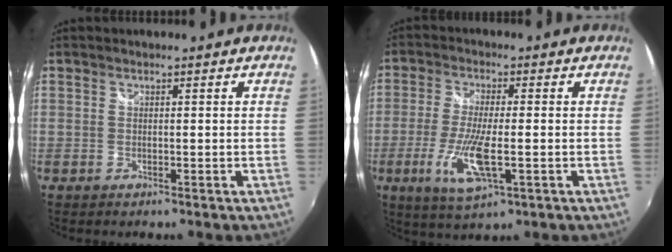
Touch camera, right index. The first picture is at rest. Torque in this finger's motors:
{"motor_torque": [0.44, -0.23, 0.48, 0.09]}